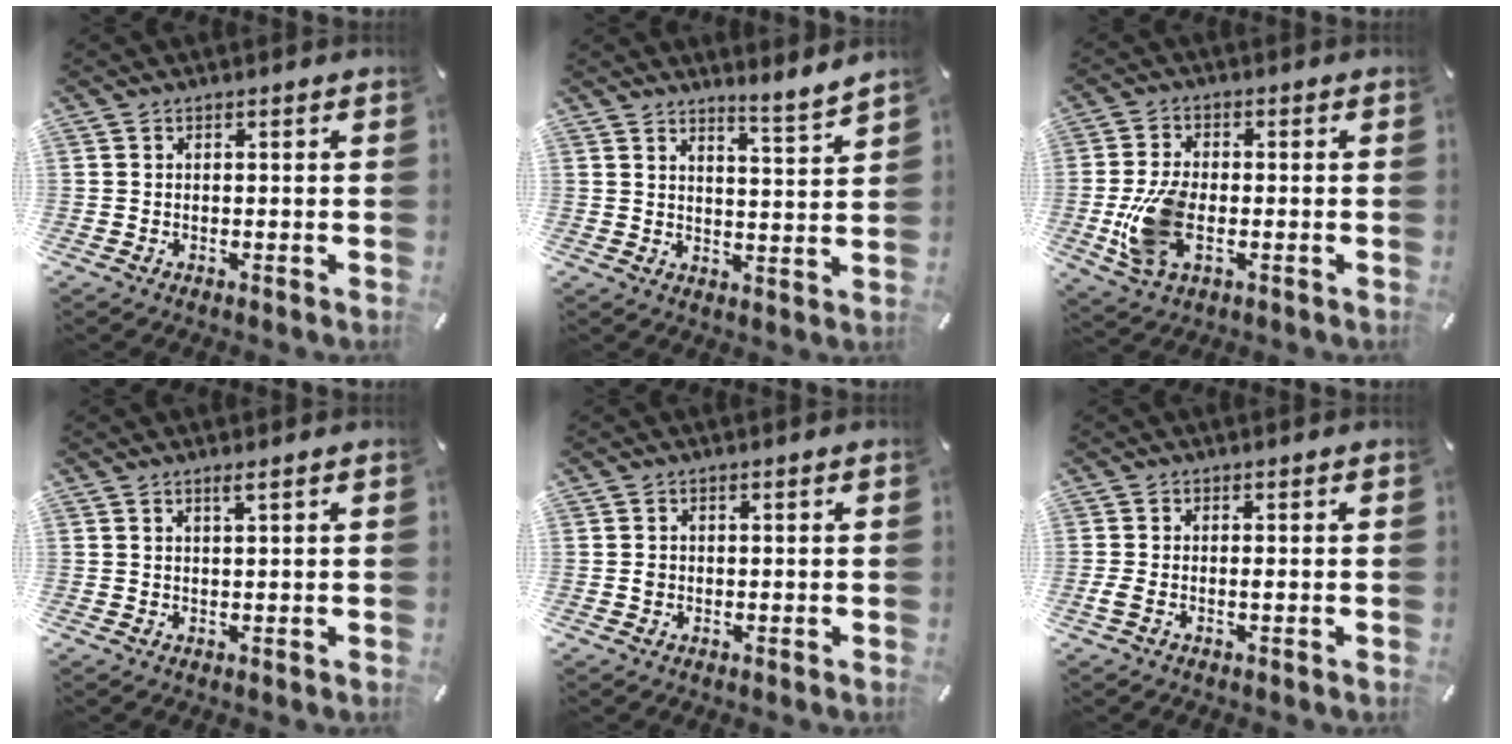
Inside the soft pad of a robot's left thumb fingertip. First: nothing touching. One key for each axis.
{"total": 4.9, "fx": 4.7, "fy": -0.6, "fz": 1.0, "tx": -0.021, "ty": -0.043, "tz": 0.081}
{"total": 11.5, "fx": -2.2, "fy": 6.7, "fz": 9.1, "tx": -0.203, "ty": -0.009, "tz": -0.034}
{"total": 1.5, "fx": 1.0, "fy": 0.0, "fz": 1.2, "tx": -0.024, "ty": -0.002, "tz": 0.018}
{"total": 0.9, "fx": 0.0, "fy": 0.8, "fz": 0.3, "tx": -0.006, "ty": 0.004, "tz": -0.001}
{"total": 1.4, "fx": -0.4, "fy": 0.4, "fz": 1.3, "tx": -0.025, "ty": -0.002, "tz": -0.007}